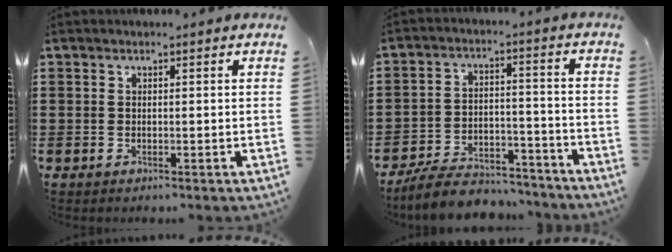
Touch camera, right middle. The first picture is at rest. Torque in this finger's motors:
{"motor_torque": [1.06, -0.52, 0.04, 0.01]}